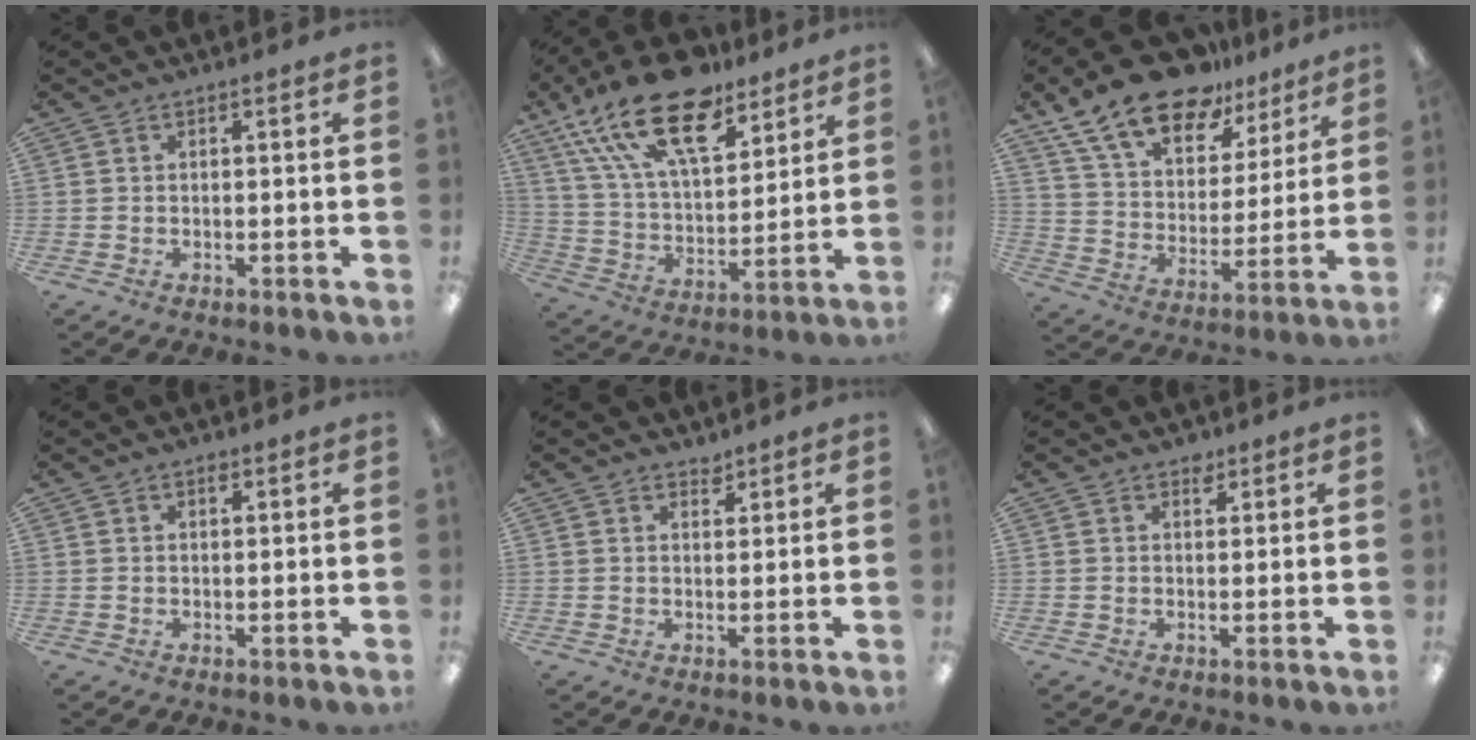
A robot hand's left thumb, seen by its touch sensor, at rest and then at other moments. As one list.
[{"total": 21.8, "force": [14.7, 9.6, 13.0], "torque": [-0.240, -0.080, 0.260]}, {"total": 19.0, "force": [13.6, 9.3, 9.5], "torque": [-0.175, -0.082, 0.243]}, {"total": 0.7, "force": [0.4, 0.5, 0.3], "torque": [0.003, -0.003, 0.006]}, {"total": 2.0, "force": [1.8, 0.8, 0.1], "torque": [0.014, -0.015, 0.031]}, {"total": 2.1, "force": [1.5, 1.2, 0.8], "torque": [0.009, -0.010, 0.022]}]